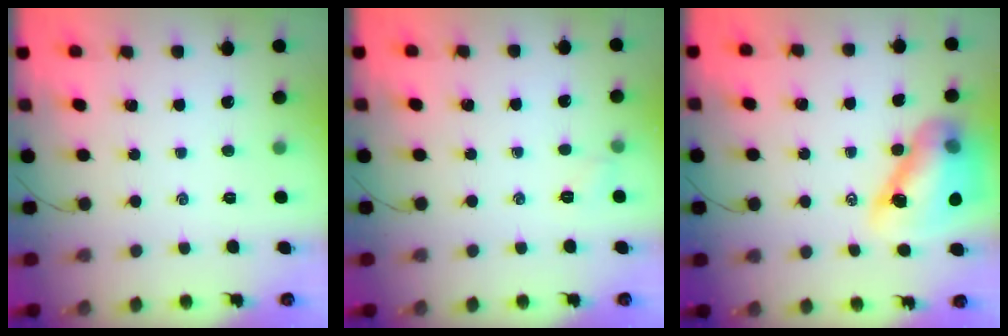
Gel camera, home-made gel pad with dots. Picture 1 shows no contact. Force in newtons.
{"total": 4.7, "press": 4.6, "slide": 1.0}
{"total": 14.2, "press": 13.5, "slide": 4.3}